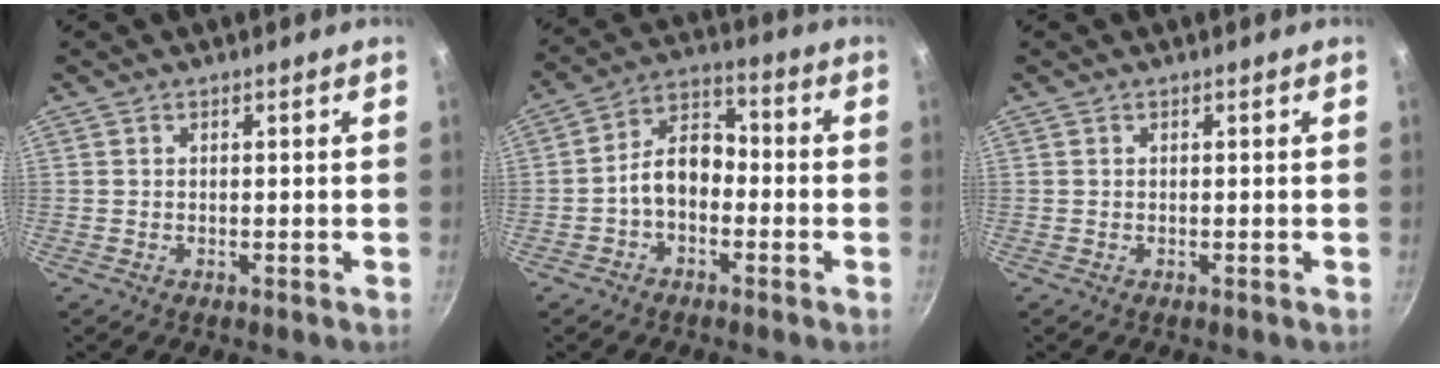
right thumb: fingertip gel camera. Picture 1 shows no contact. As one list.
[{"total": 8.8, "force": [-2.1, 6.1, 6.0], "torque": [-0.069, 0.045, -0.051]}, {"total": 0.0}]